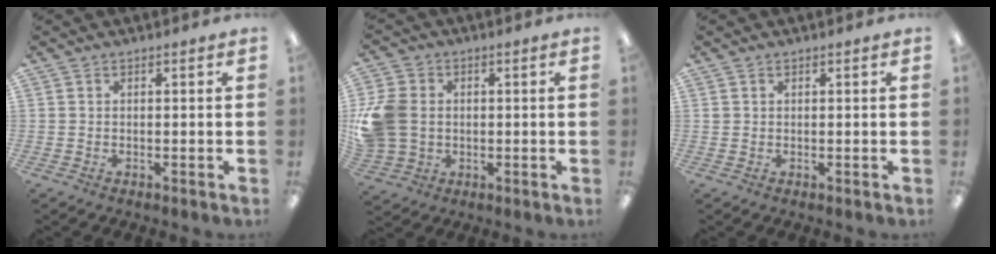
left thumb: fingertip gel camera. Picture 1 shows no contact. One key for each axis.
{"total": 11.9, "fx": 0.5, "fy": 9.9, "fz": 6.5, "tx": -0.151, "ty": 0.021, "tz": 0.015}
{"total": 0.9, "fx": 0.4, "fy": 0.8, "fz": 0.1, "tx": -0.002, "ty": 0.004, "tz": 0.007}